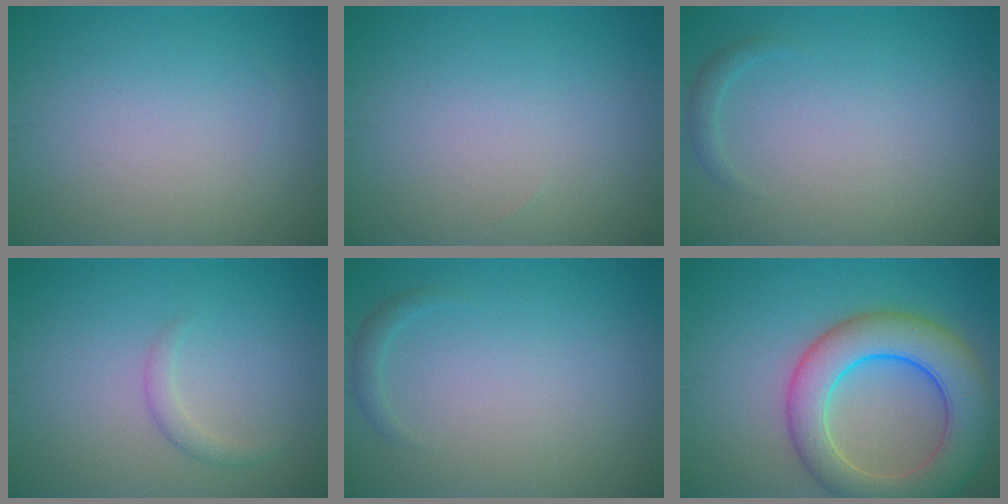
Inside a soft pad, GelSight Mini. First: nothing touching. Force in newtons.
{"total": 0.0}
{"total": 0.9, "press": 0.9, "slide": 0.1}
{"total": 1.3, "press": 1.3, "slide": 0.1}
{"total": 0.9, "press": 0.9, "slide": 0.1}
{"total": 9.0, "press": 9.0, "slide": 0.2}